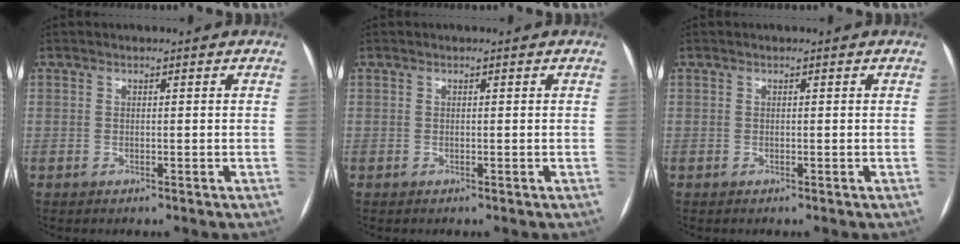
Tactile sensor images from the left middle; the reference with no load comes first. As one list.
[{"total": 0.0}, {"total": 0.0}]